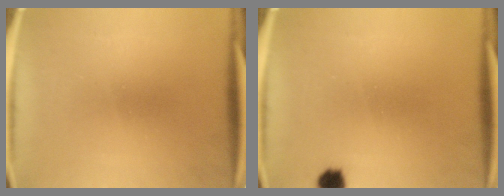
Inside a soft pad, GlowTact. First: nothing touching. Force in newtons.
{"total": 2.7}